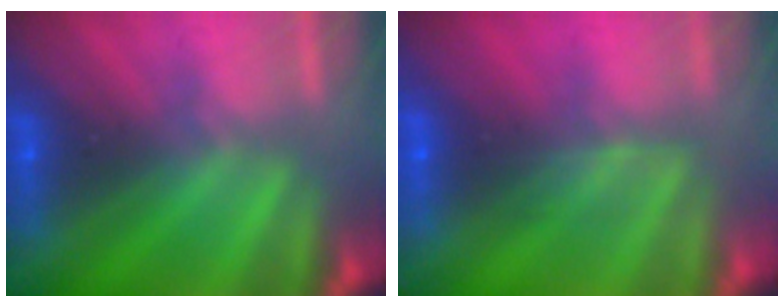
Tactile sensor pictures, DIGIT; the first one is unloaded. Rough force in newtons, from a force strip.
{"total": 2.4}